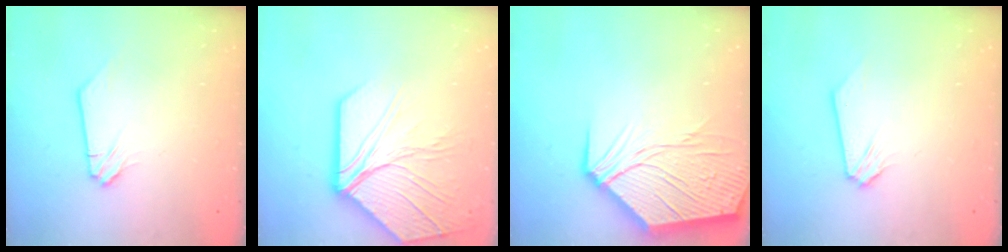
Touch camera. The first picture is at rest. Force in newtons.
{"total": 15.4, "press": 15.3, "slide": 1.7}
{"total": 16.7, "press": 16.5, "slide": 2.8}
{"total": 0.0}